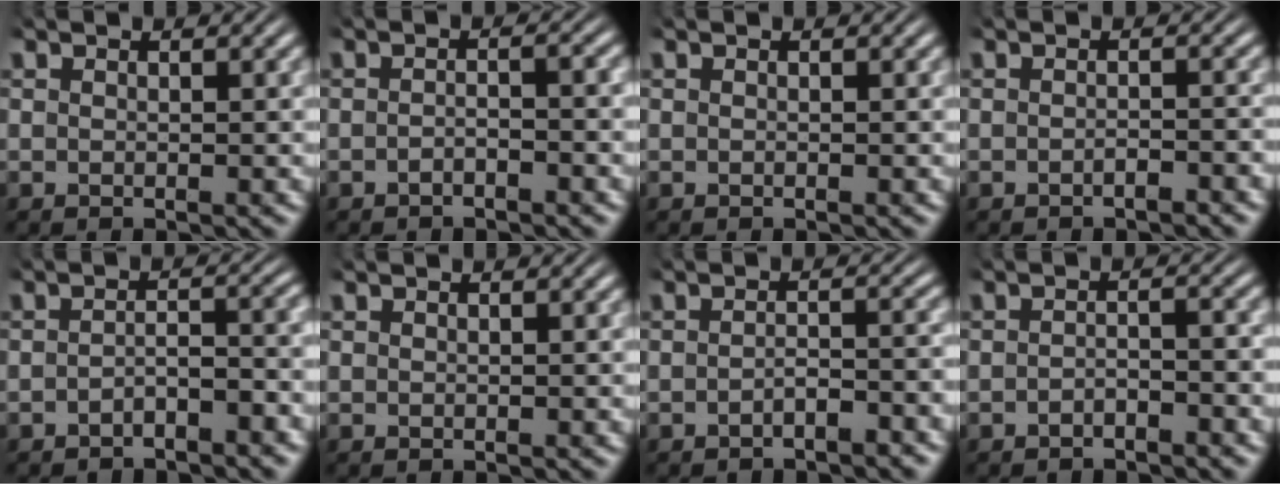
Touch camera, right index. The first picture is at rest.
{"total": 1.5, "force": [-1.3, 0.0, 0.9], "torque": [-0.009, 0.003, -0.026]}
{"total": 0.0}
{"total": 1.3, "force": [-1.2, 0.0, 0.4], "torque": [-0.006, 0.002, -0.022]}
{"total": 2.5, "force": [-2.0, 0.5, 1.5], "torque": [-0.013, -0.007, -0.033]}
{"total": 0.0}
{"total": 2.0, "force": [-1.7, 0.2, 1.0], "torque": [-0.008, -0.003, -0.030]}
{"total": 1.7, "force": [-1.5, 0.2, 0.9], "torque": [-0.004, -0.002, -0.027]}